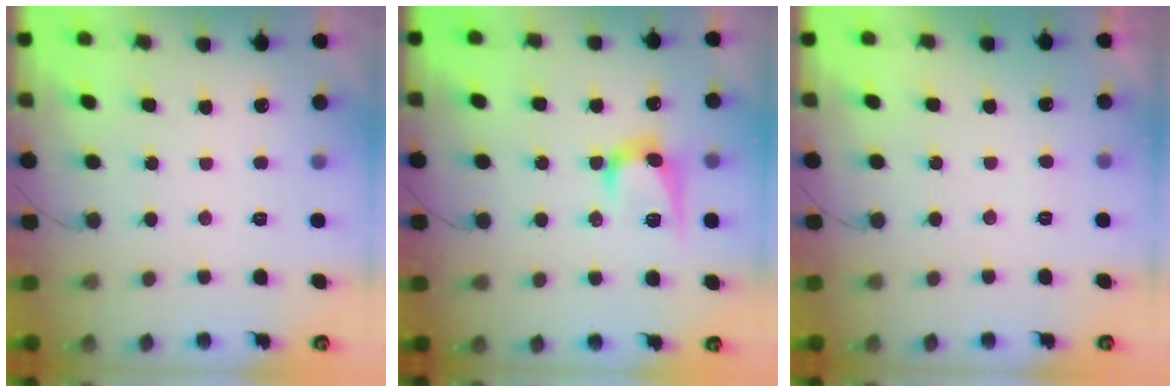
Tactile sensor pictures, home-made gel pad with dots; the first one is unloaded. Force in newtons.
{"total": 10.1, "press": 10.0, "slide": 0.7}
{"total": 2.4, "press": 2.4, "slide": 0.2}